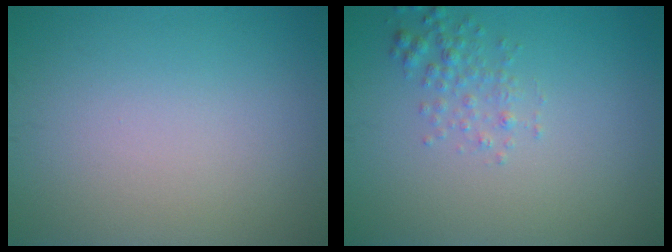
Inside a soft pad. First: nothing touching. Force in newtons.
{"total": 1.6, "press": 1.6, "slide": 0.1}